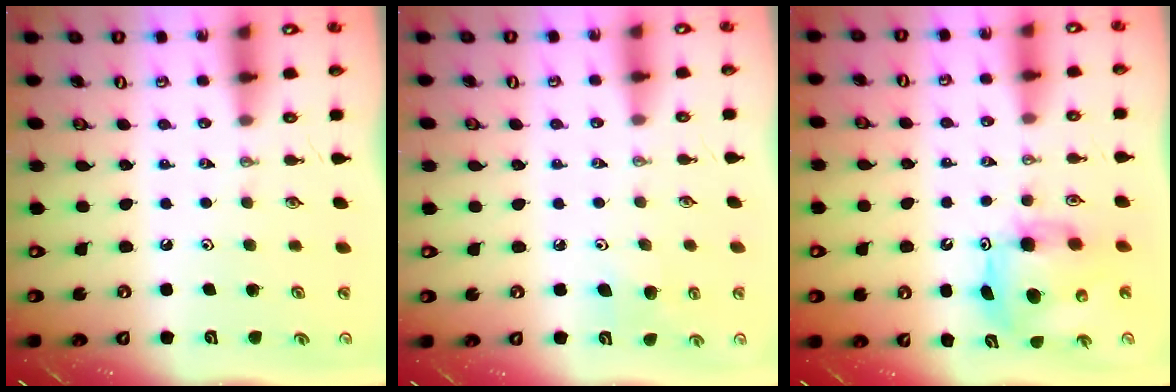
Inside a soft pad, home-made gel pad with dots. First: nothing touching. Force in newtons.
{"total": 6.9, "press": 6.7, "slide": 1.7}
{"total": 8.4, "press": 8.3, "slide": 0.2}